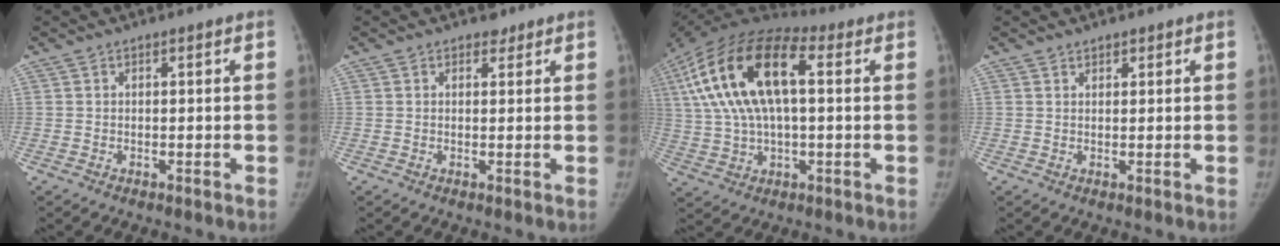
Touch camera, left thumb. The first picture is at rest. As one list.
[{"total": 1.4, "force": [1.0, 1.0, 0.2], "torque": [0.009, -0.006, 0.009]}, {"total": 21.5, "force": [4.5, 10.4, 18.3], "torque": [-0.349, 0.031, 0.067]}, {"total": 1.2, "force": [1.0, 0.7, 0.2], "torque": [0.014, -0.006, 0.011]}]